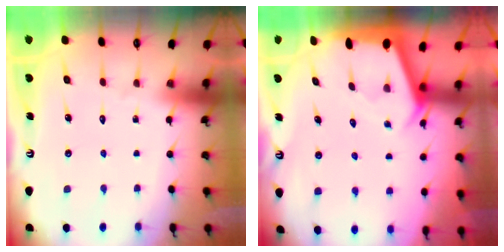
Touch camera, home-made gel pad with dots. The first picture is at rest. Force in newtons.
{"total": 2.5, "press": 2.5, "slide": 0.2}